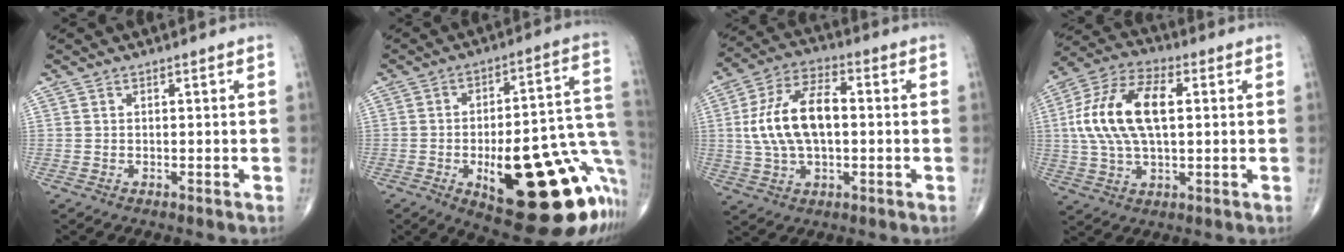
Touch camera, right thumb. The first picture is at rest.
{"total": 29.2, "force": [-9.5, 10.4, 25.6], "torque": [-0.261, 0.038, -0.112]}
{"total": 14.2, "force": [0.6, 7.6, 12.0], "torque": [-0.227, 0.022, 0.006]}
{"total": 16.4, "force": [2.2, 8.4, 14.0], "torque": [-0.279, 0.022, 0.036]}